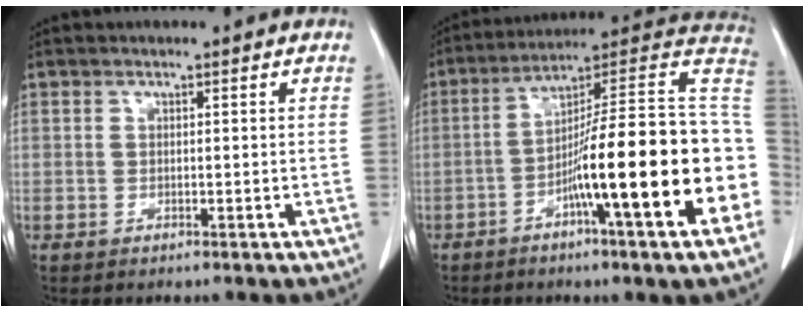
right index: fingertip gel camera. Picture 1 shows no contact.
{"total": 23.3, "force": [-6.1, 0.6, 22.5], "torque": [-0.252, 0.015, -0.101]}